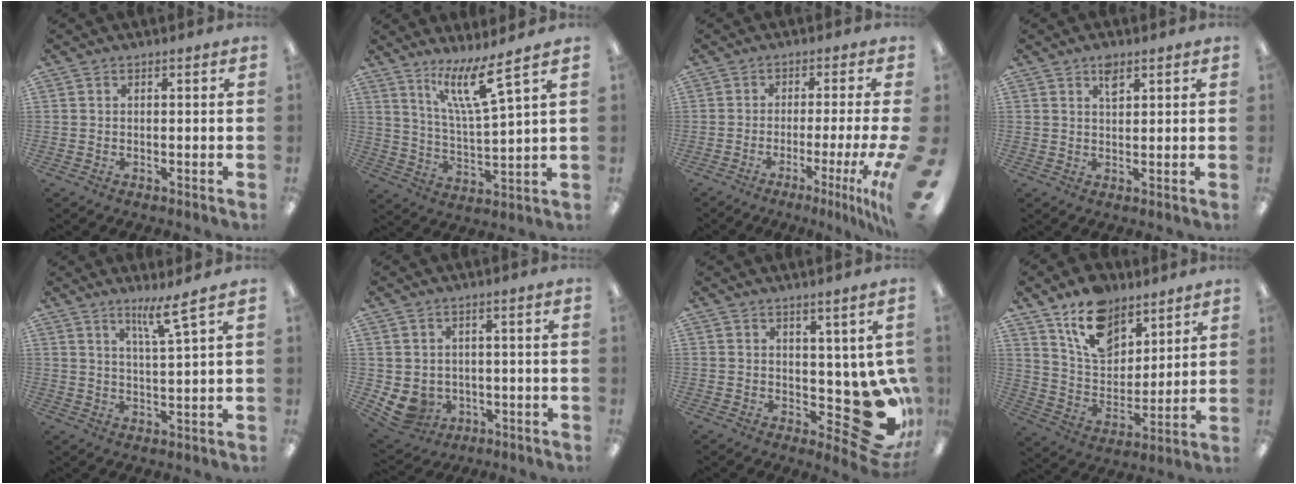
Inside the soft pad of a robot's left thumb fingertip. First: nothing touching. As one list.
[{"total": 12.1, "force": [8.5, 1.6, 8.5], "torque": [-0.154, -0.049, 0.140]}, {"total": 6.4, "force": [-2.3, -0.8, 5.9], "torque": [-0.095, -0.018, -0.036]}, {"total": 3.1, "force": [2.1, 1.5, 1.8], "torque": [-0.026, -0.009, 0.034]}, {"total": 6.0, "force": [4.2, 0.1, 4.2], "torque": [-0.071, -0.028, 0.066]}, {"total": 5.3, "force": [-0.7, 4.9, 1.8], "torque": [-0.066, -0.001, -0.009]}, {"total": 10.7, "force": [0.8, 6.0, 8.8], "torque": [-0.085, -0.038, 0.033]}, {"total": 14.6, "force": [10.2, 8.7, 5.9], "torque": [-0.109, -0.054, 0.193]}]